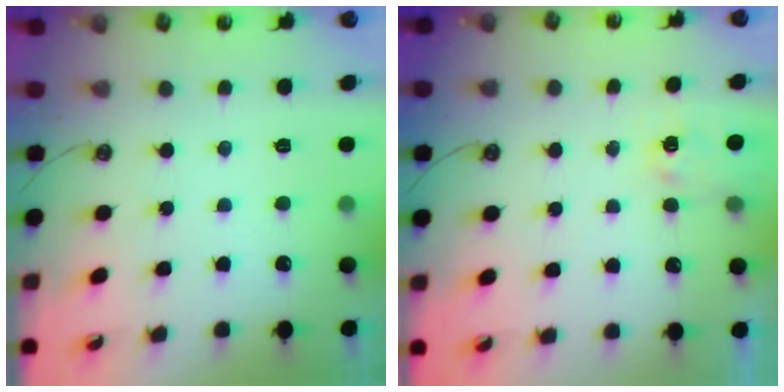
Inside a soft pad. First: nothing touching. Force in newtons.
{"total": 2.6, "press": 2.6, "slide": 0.4}